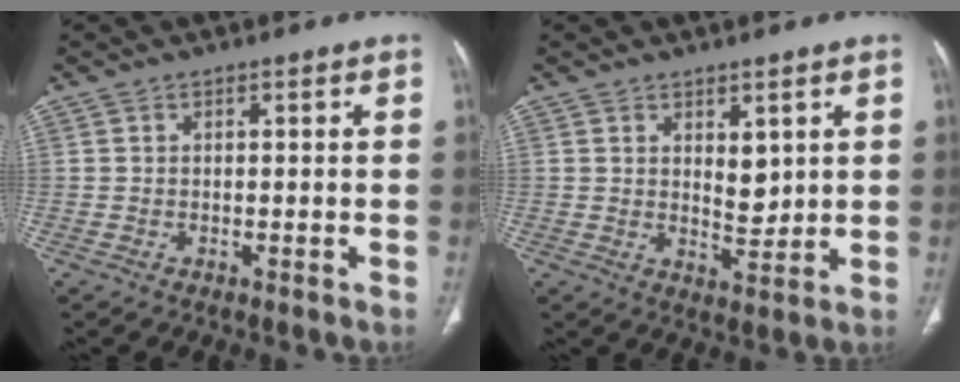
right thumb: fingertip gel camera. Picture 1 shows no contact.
{"total": 4.8, "force": [1.8, 2.4, 3.8], "torque": [-0.048, -0.022, 0.036]}